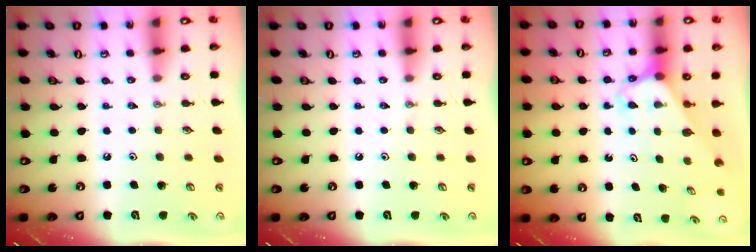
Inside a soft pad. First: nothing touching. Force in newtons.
{"total": 0.0}
{"total": 2.8, "press": 2.8, "slide": 0.2}